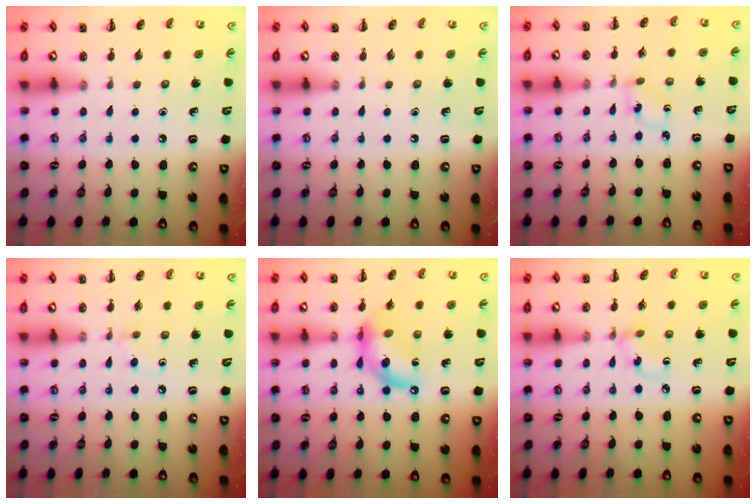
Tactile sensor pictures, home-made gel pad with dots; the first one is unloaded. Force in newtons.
{"total": 0.0}
{"total": 1.2, "press": 1.1, "slide": 0.6}
{"total": 2.7, "press": 2.5, "slide": 1.0}
{"total": 12.2, "press": 11.8, "slide": 3.1}
{"total": 1.8, "press": 1.7, "slide": 0.6}